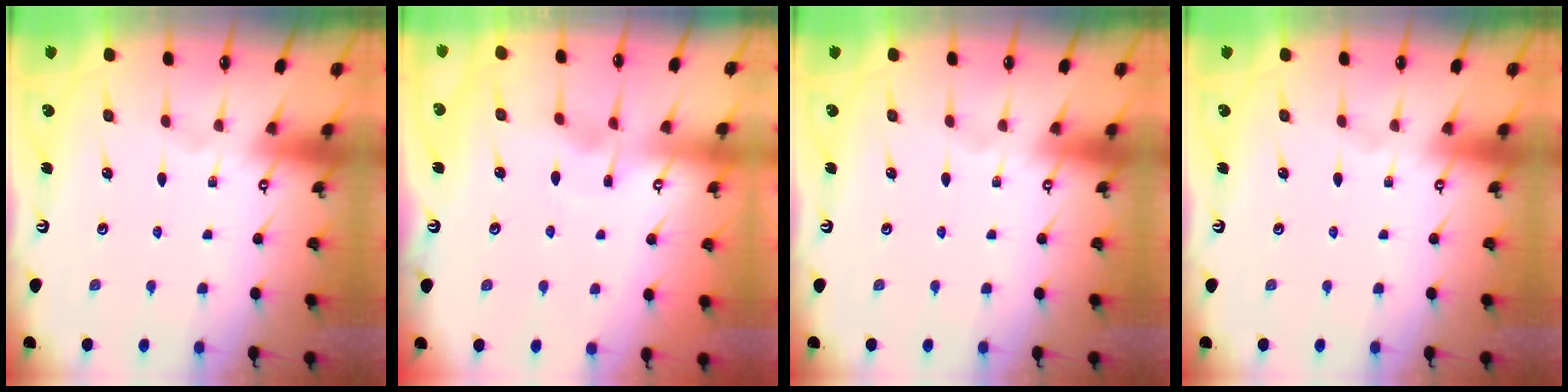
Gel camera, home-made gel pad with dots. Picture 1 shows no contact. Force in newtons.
{"total": 3.0, "press": 2.9, "slide": 0.4}
{"total": 0.0}
{"total": 0.0}